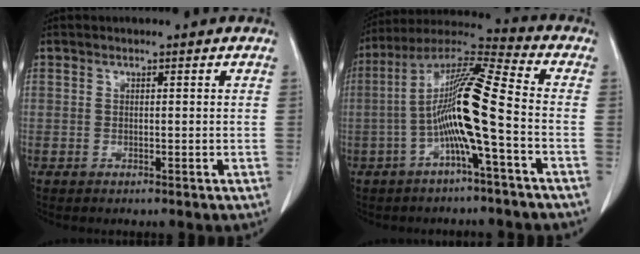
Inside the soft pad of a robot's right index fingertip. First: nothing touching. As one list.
[{"total": 13.5, "force": [-3.1, 0.0, 13.1], "torque": [-0.252, 0.022, -0.065]}]